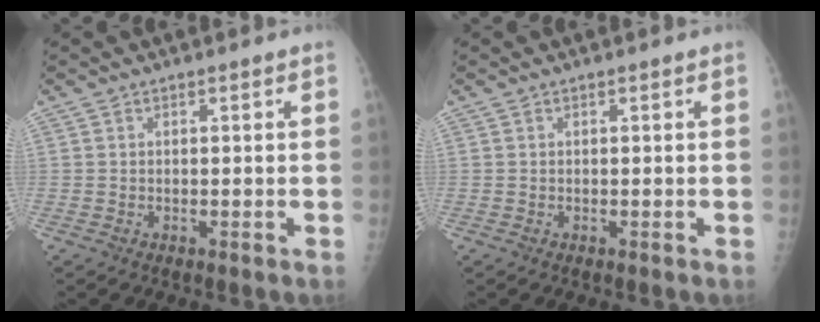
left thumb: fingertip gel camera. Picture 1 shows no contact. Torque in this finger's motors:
{"motor_torque": [-0.01, 0.01, -0.02, -0.02, 0.00]}